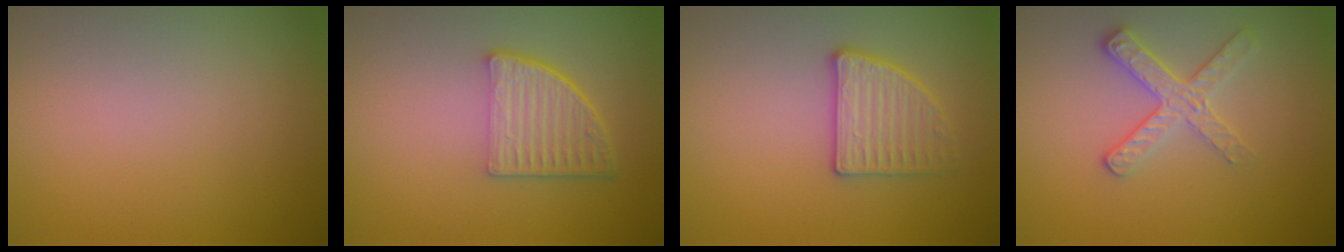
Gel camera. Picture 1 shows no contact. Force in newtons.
{"total": 4.7, "press": 3.3, "slide": 3.3}
{"total": 2.7, "press": 2.6, "slide": 0.8}
{"total": 2.7, "press": 2.5, "slide": 1.1}